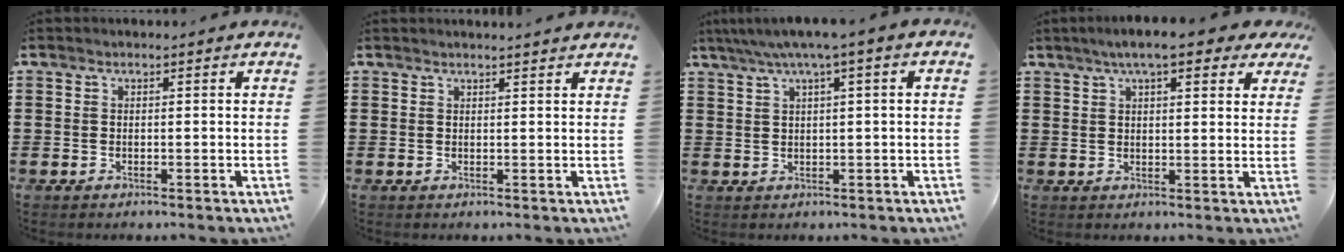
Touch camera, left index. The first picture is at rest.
{"total": 1.2, "force": [1.2, -0.1, 0.3], "torque": [-0.007, -0.001, 0.023]}
{"total": 3.2, "force": [0.9, 0.0, 3.1], "torque": [-0.058, -0.002, 0.013]}
{"total": 6.7, "force": [4.7, 1.3, 4.6], "torque": [-0.084, -0.001, 0.080]}